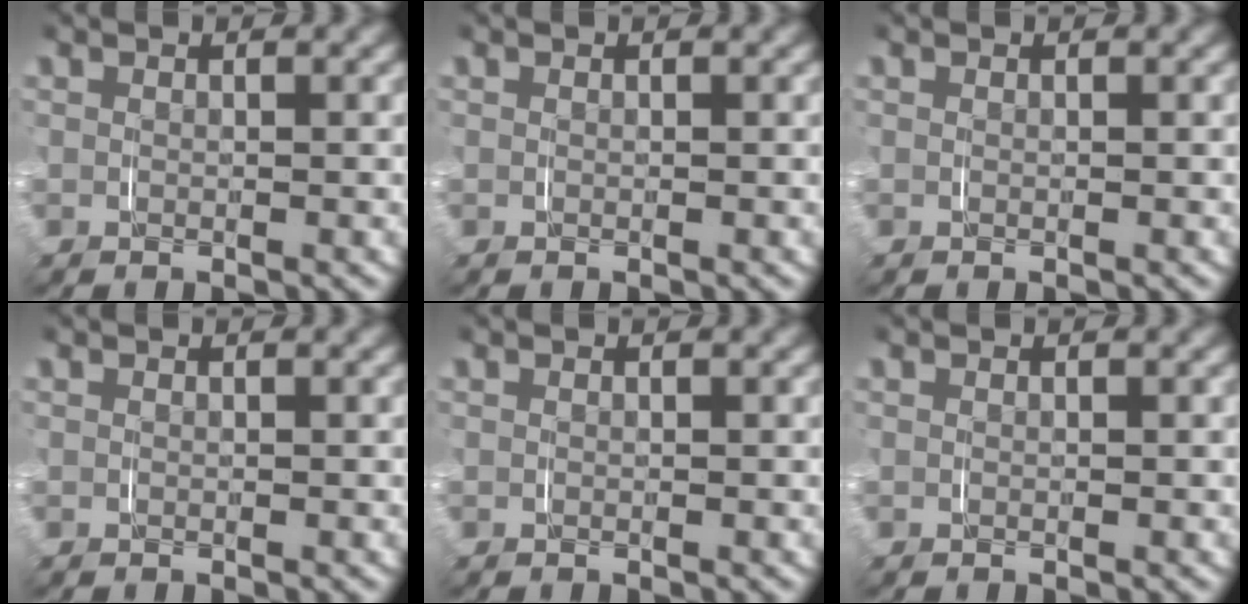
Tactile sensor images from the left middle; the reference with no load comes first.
{"total": 0.0}
{"total": 0.0}
{"total": 0.0}
{"total": 0.0}
{"total": 0.0}